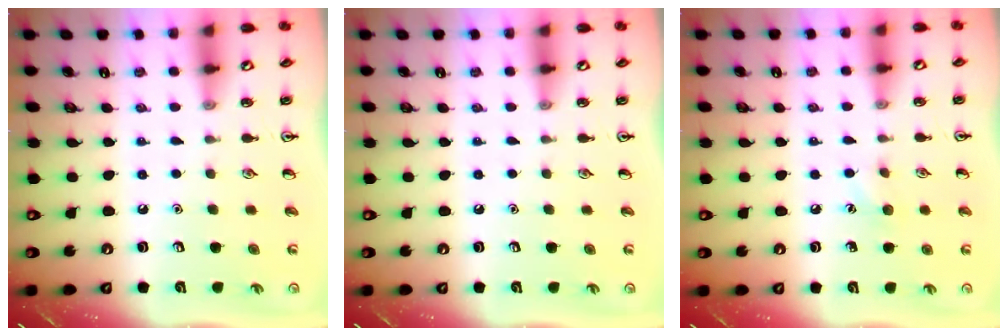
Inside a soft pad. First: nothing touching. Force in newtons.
{"total": 0.0}
{"total": 6.2, "press": 5.9, "slide": 1.9}